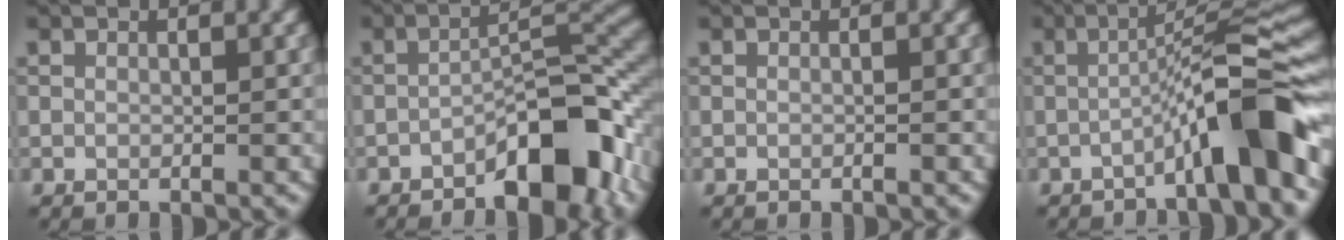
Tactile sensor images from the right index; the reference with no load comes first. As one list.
[{"total": 8.9, "force": [-4.8, 2.9, 6.9], "torque": [-0.089, 0.027, -0.082]}, {"total": 0.0}, {"total": 8.1, "force": [-3.3, 0.9, 7.4], "torque": [-0.102, 0.026, -0.063]}]